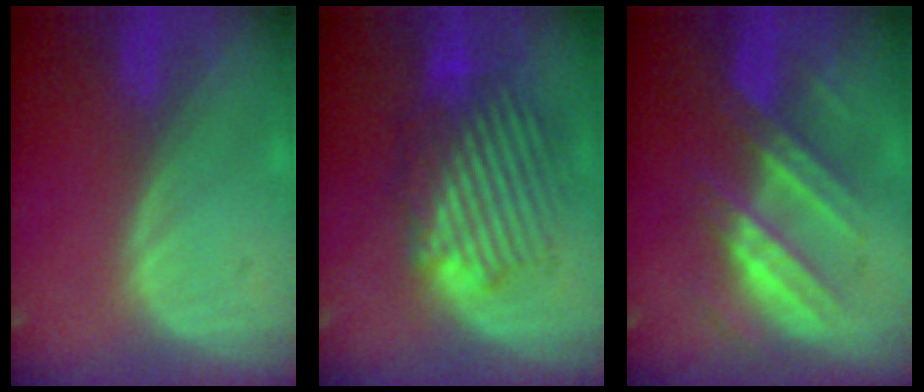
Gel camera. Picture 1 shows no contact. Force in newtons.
{"total": 9.1, "press": 8.6, "slide": 2.8}
{"total": 7.4, "press": 7.3, "slide": 1.0}